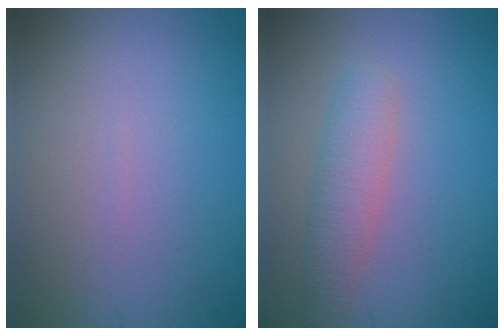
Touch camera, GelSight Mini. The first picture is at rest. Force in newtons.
{"total": 3.0, "press": 3.0, "slide": 0.1}